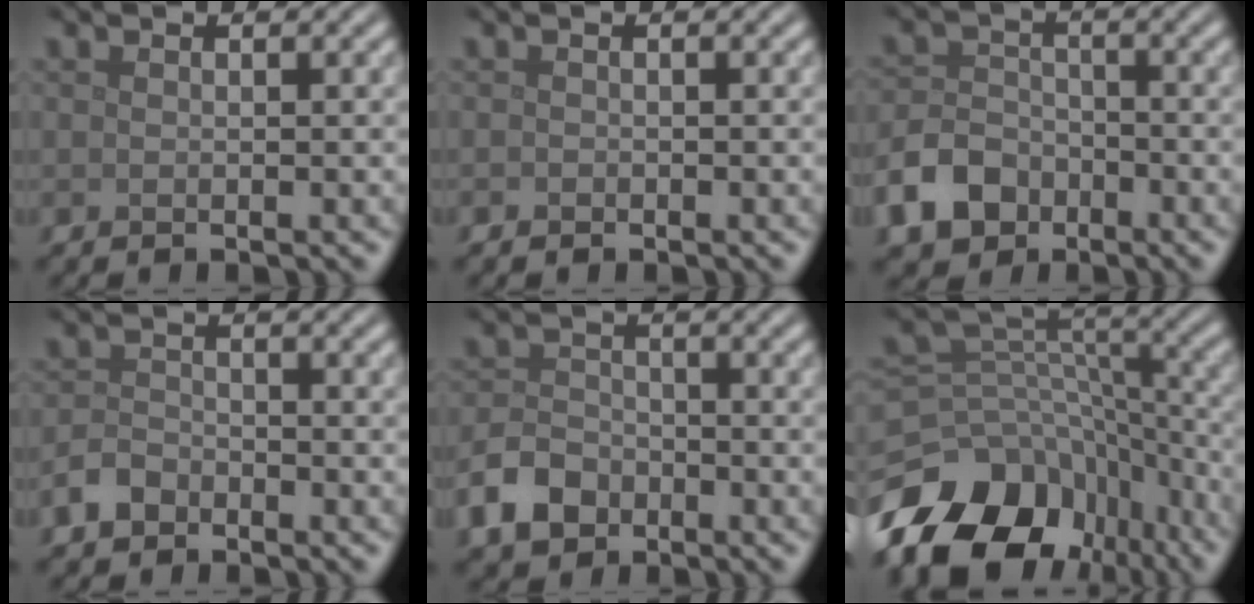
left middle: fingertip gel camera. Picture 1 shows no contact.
{"total": 0.0}
{"total": 5.0, "force": [-2.8, 3.6, 2.0], "torque": [-0.043, 0.000, -0.061]}
{"total": 2.1, "force": [-1.5, 1.3, 0.7], "torque": [-0.009, 0.004, -0.036]}
{"total": 3.9, "force": [-2.2, 2.7, 1.7], "torque": [-0.036, 0.000, -0.048]}
{"total": 13.8, "force": [-8.8, 9.0, 5.6], "torque": [-0.126, 0.004, -0.135]}